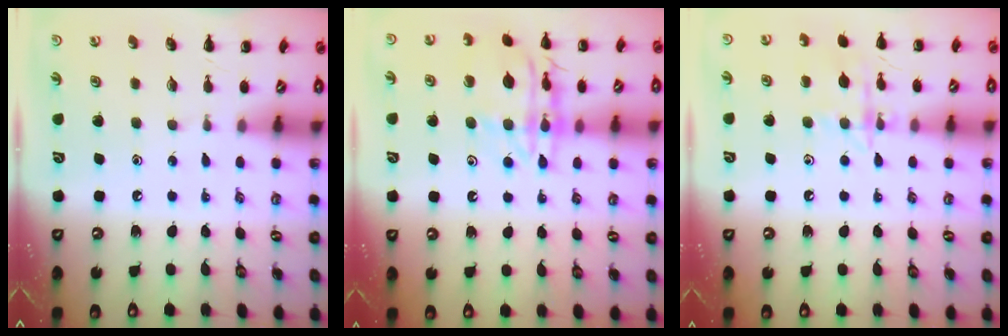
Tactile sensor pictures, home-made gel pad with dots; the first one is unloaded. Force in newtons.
{"total": 14.6, "press": 14.5, "slide": 1.4}
{"total": 11.7, "press": 11.7, "slide": 1.0}